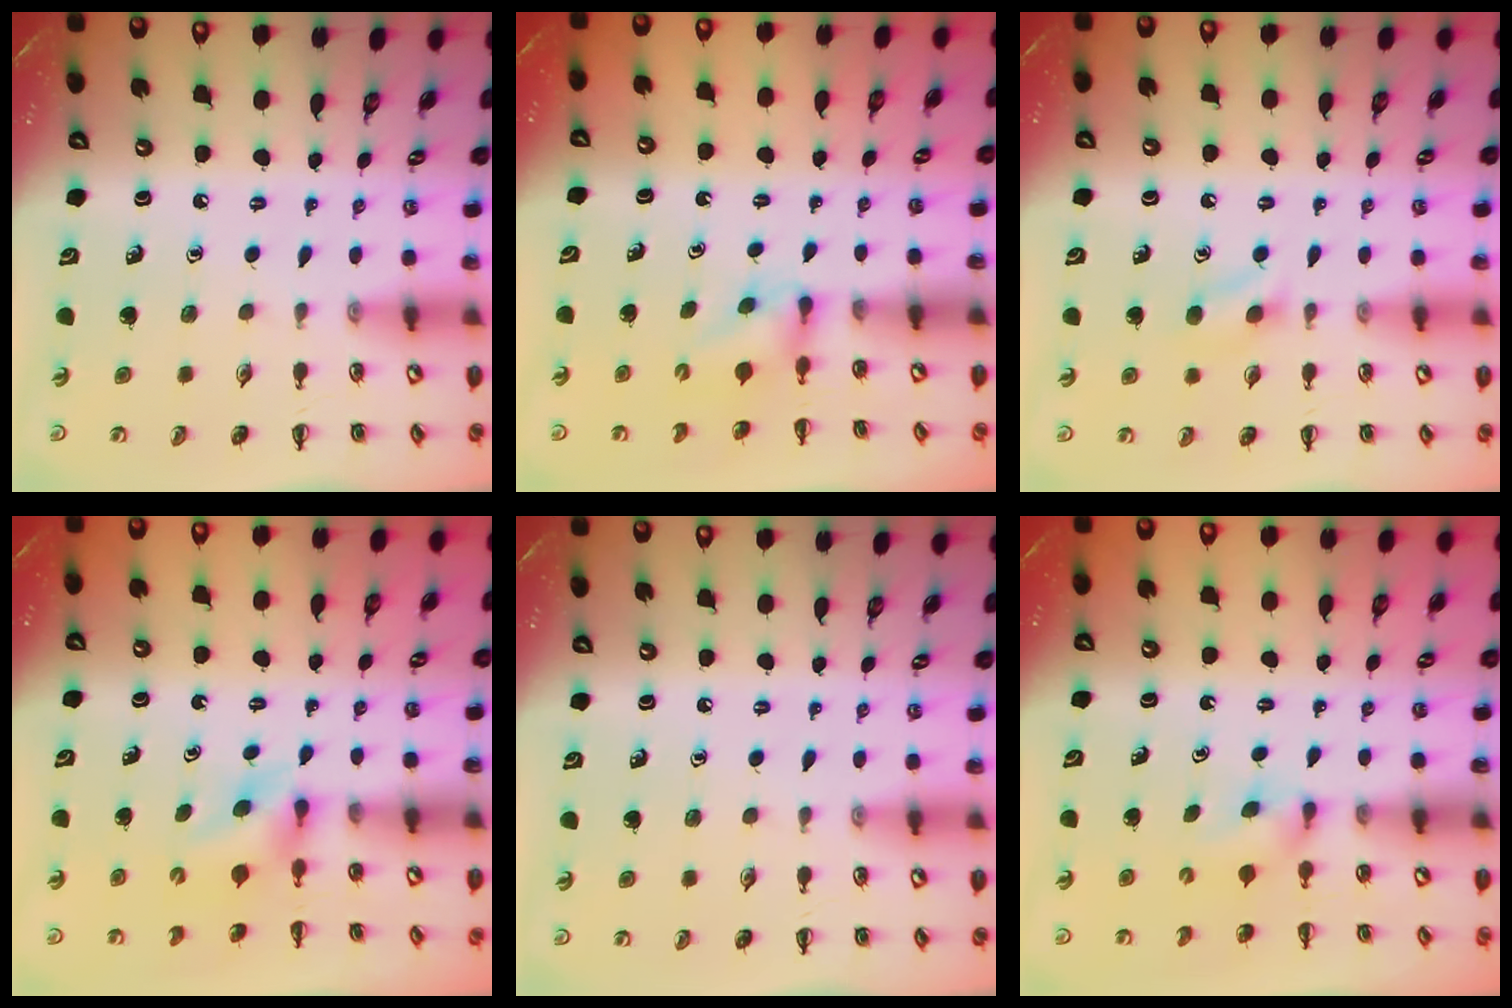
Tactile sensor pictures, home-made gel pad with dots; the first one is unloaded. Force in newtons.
{"total": 2.8, "press": 2.5, "slide": 1.3}
{"total": 4.4, "press": 4.1, "slide": 1.6}
{"total": 3.8, "press": 3.6, "slide": 1.2}
{"total": 0.0}
{"total": 2.4, "press": 2.3, "slide": 0.9}